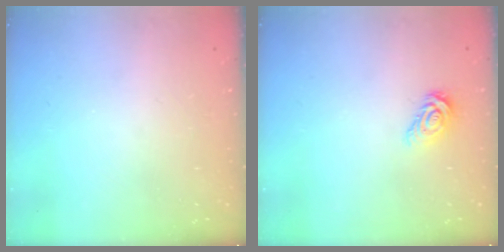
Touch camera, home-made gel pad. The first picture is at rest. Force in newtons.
{"total": 5.1, "press": 5.1, "slide": 0.3}